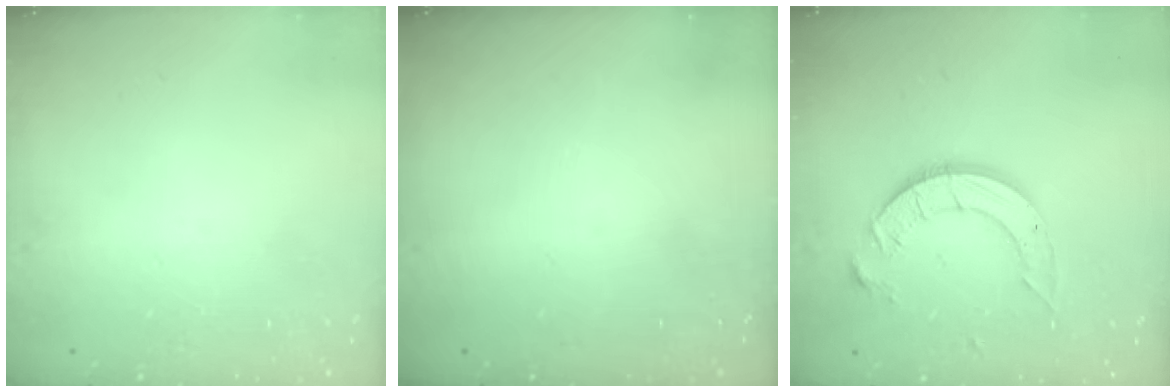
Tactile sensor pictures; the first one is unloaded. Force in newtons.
{"total": 0.0}
{"total": 10.8, "press": 10.8, "slide": 0.7}